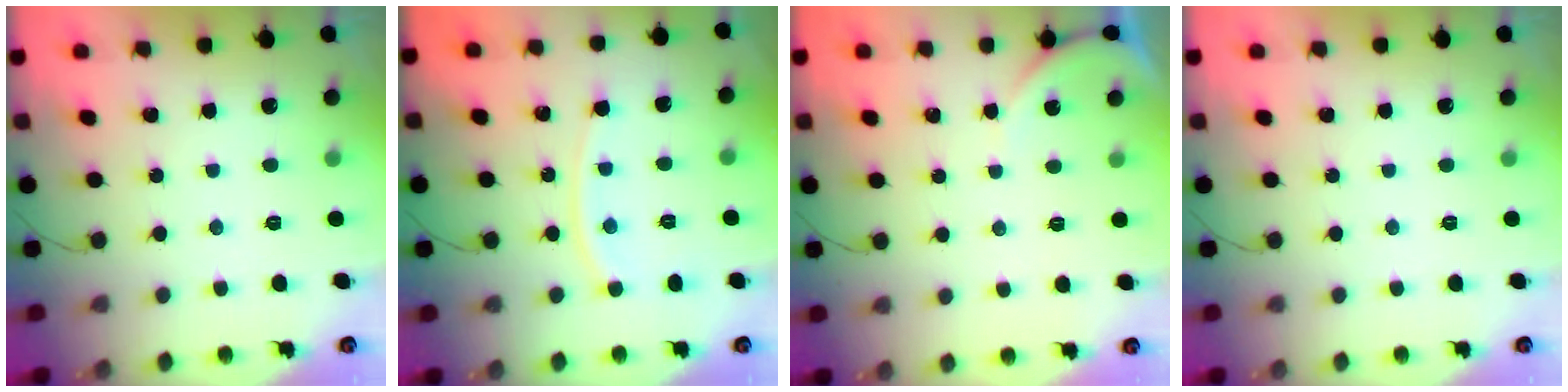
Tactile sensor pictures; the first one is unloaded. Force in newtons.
{"total": 6.4, "press": 6.4, "slide": 0.8}
{"total": 3.0, "press": 3.0, "slide": 0.3}
{"total": 0.0}